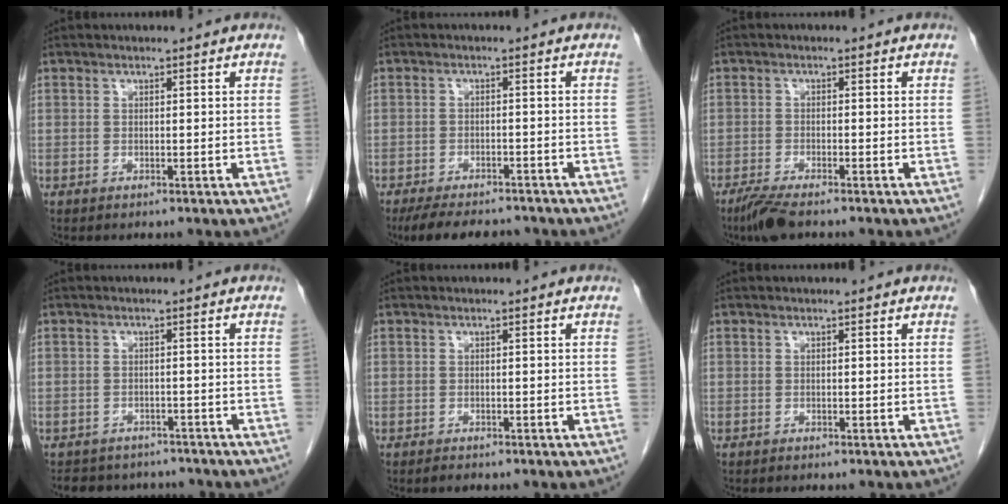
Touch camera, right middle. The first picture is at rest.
{"total": 9.5, "force": [-8.2, 3.0, 3.8], "torque": [-0.059, -0.008, -0.116]}
{"total": 4.1, "force": [-3.2, 0.5, 2.5], "torque": [-0.052, -0.010, -0.060]}
{"total": 8.3, "force": [-7.4, 3.4, 1.4], "torque": [-0.023, 0.008, -0.089]}
{"total": 1.3, "force": [-1.1, 0.4, 0.5], "torque": [-0.017, -0.004, -0.015]}
{"total": 0.0}